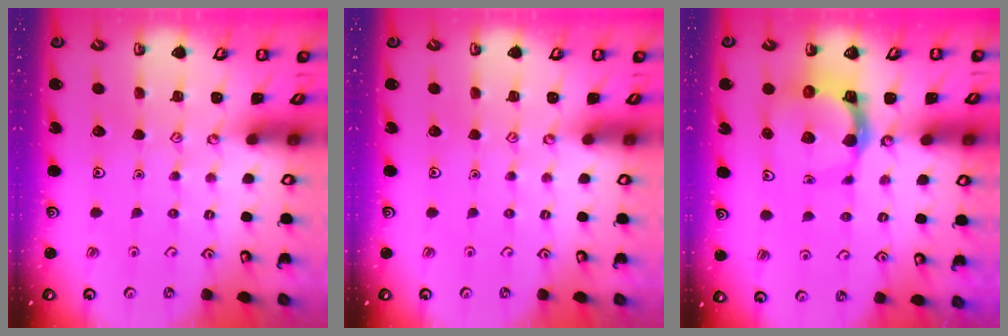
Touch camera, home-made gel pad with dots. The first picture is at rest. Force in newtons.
{"total": 0.0}
{"total": 8.7, "press": 8.6, "slide": 1.2}